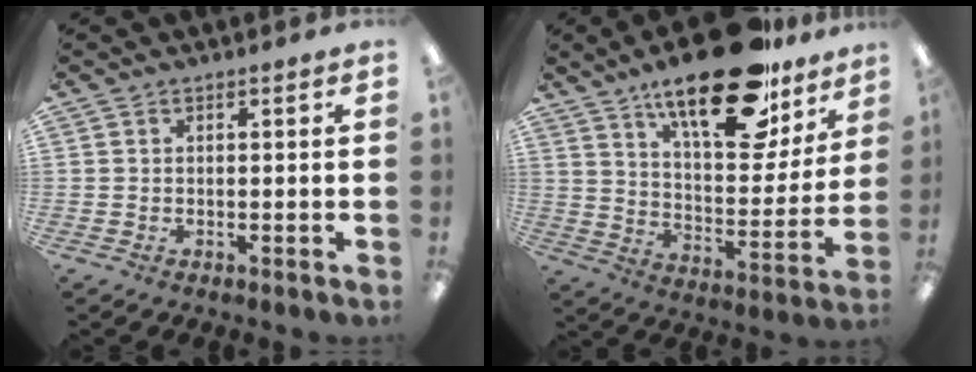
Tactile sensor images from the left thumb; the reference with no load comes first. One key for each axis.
{"total": 24.5, "fx": 17.2, "fy": 9.5, "fz": 14.7, "tx": -0.217, "ty": -0.104, "tz": 0.287}